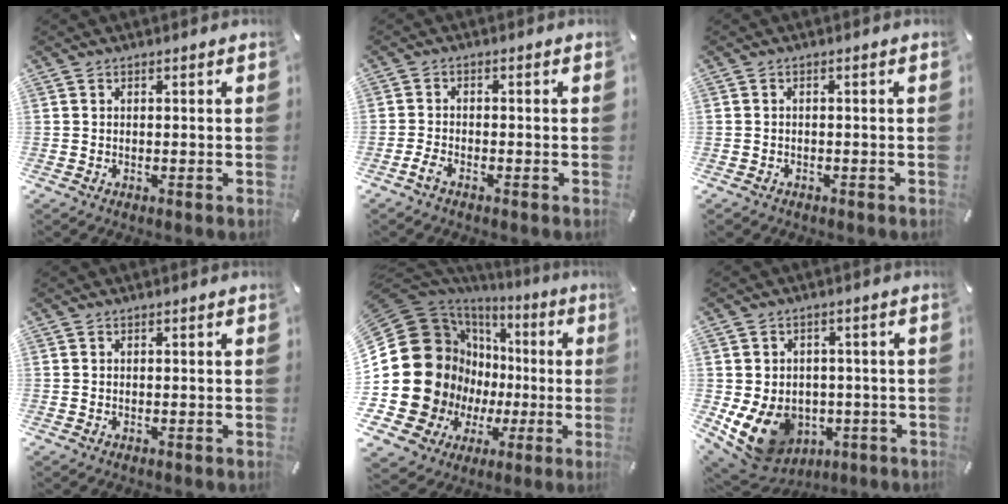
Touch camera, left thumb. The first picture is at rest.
{"total": 2.5, "force": [-1.7, 1.0, 1.5], "torque": [-0.032, 0.005, -0.034]}
{"total": 1.0, "force": [-0.8, 0.6, 0.2], "torque": [-0.005, 0.003, -0.019]}
{"total": 0.0}
{"total": 25.4, "force": [1.9, 19.6, 16.0], "torque": [-0.296, -0.074, 0.089]}
{"total": 11.9, "force": [-3.3, 9.8, 5.8], "torque": [-0.119, 0.005, -0.055]}